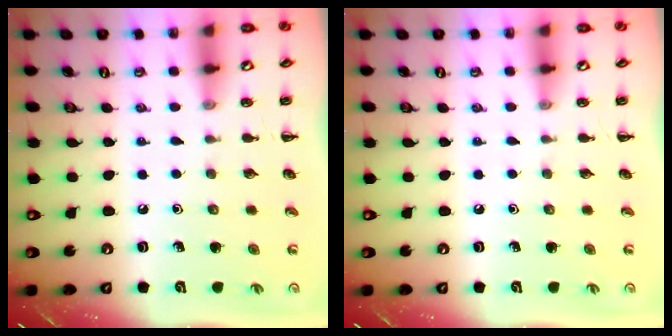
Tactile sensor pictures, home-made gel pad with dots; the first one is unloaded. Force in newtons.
{"total": 0.0}